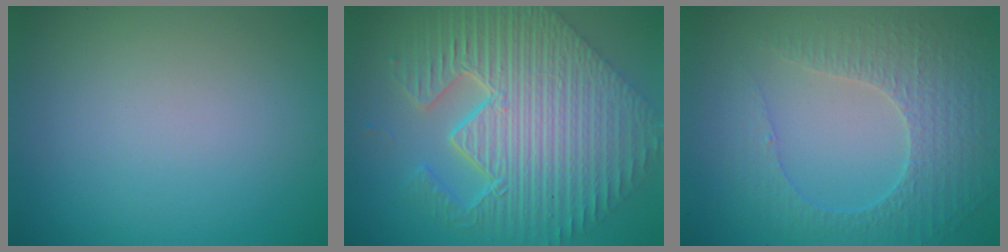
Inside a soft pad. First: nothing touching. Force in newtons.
{"total": 11.6, "press": 7.8, "slide": 8.5}
{"total": 4.7, "press": 3.3, "slide": 3.3}